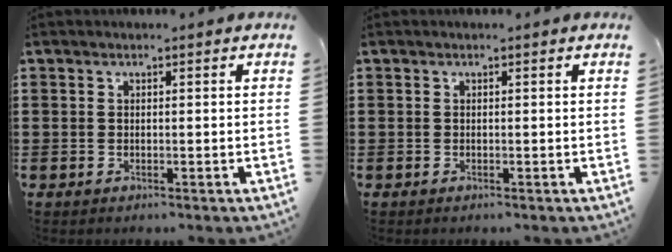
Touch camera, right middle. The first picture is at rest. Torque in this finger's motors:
{"motor_torque": [0.22, -0.15, -0.06, 0.02]}